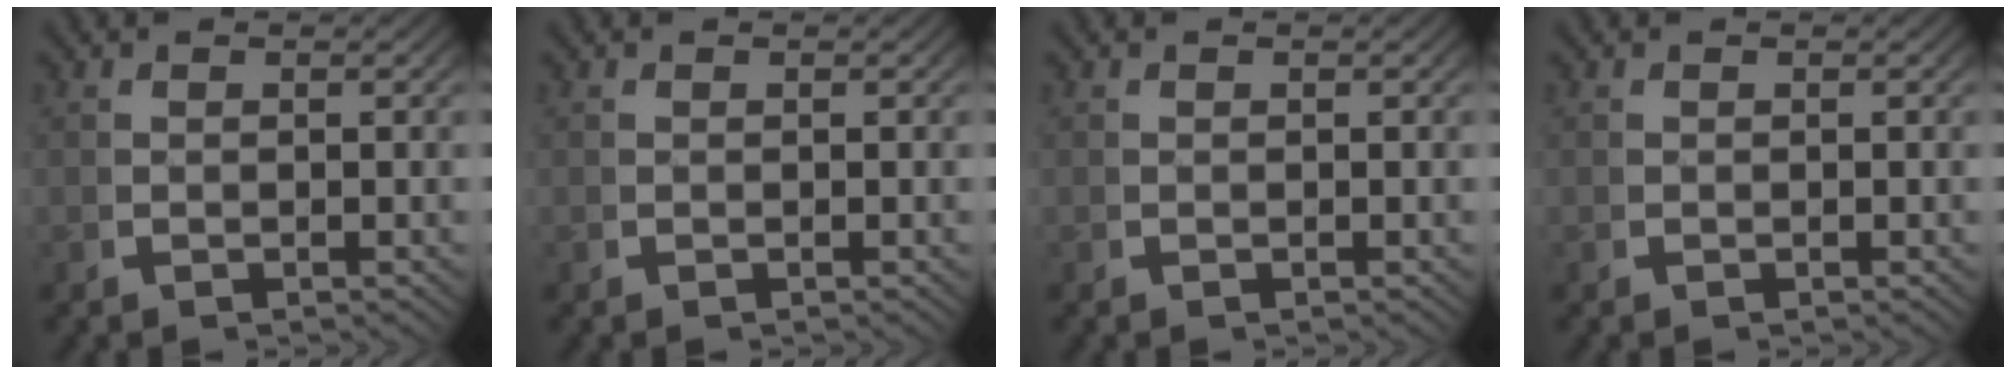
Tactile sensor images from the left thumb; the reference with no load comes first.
{"total": 0.0}
{"total": 0.0}
{"total": 0.0}